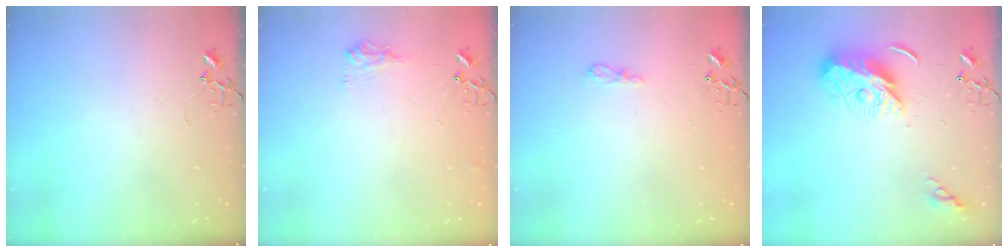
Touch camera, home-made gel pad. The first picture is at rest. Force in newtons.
{"total": 9.0, "press": 9.0, "slide": 0.5}
{"total": 6.9, "press": 6.8, "slide": 0.8}
{"total": 9.7, "press": 9.7, "slide": 0.6}